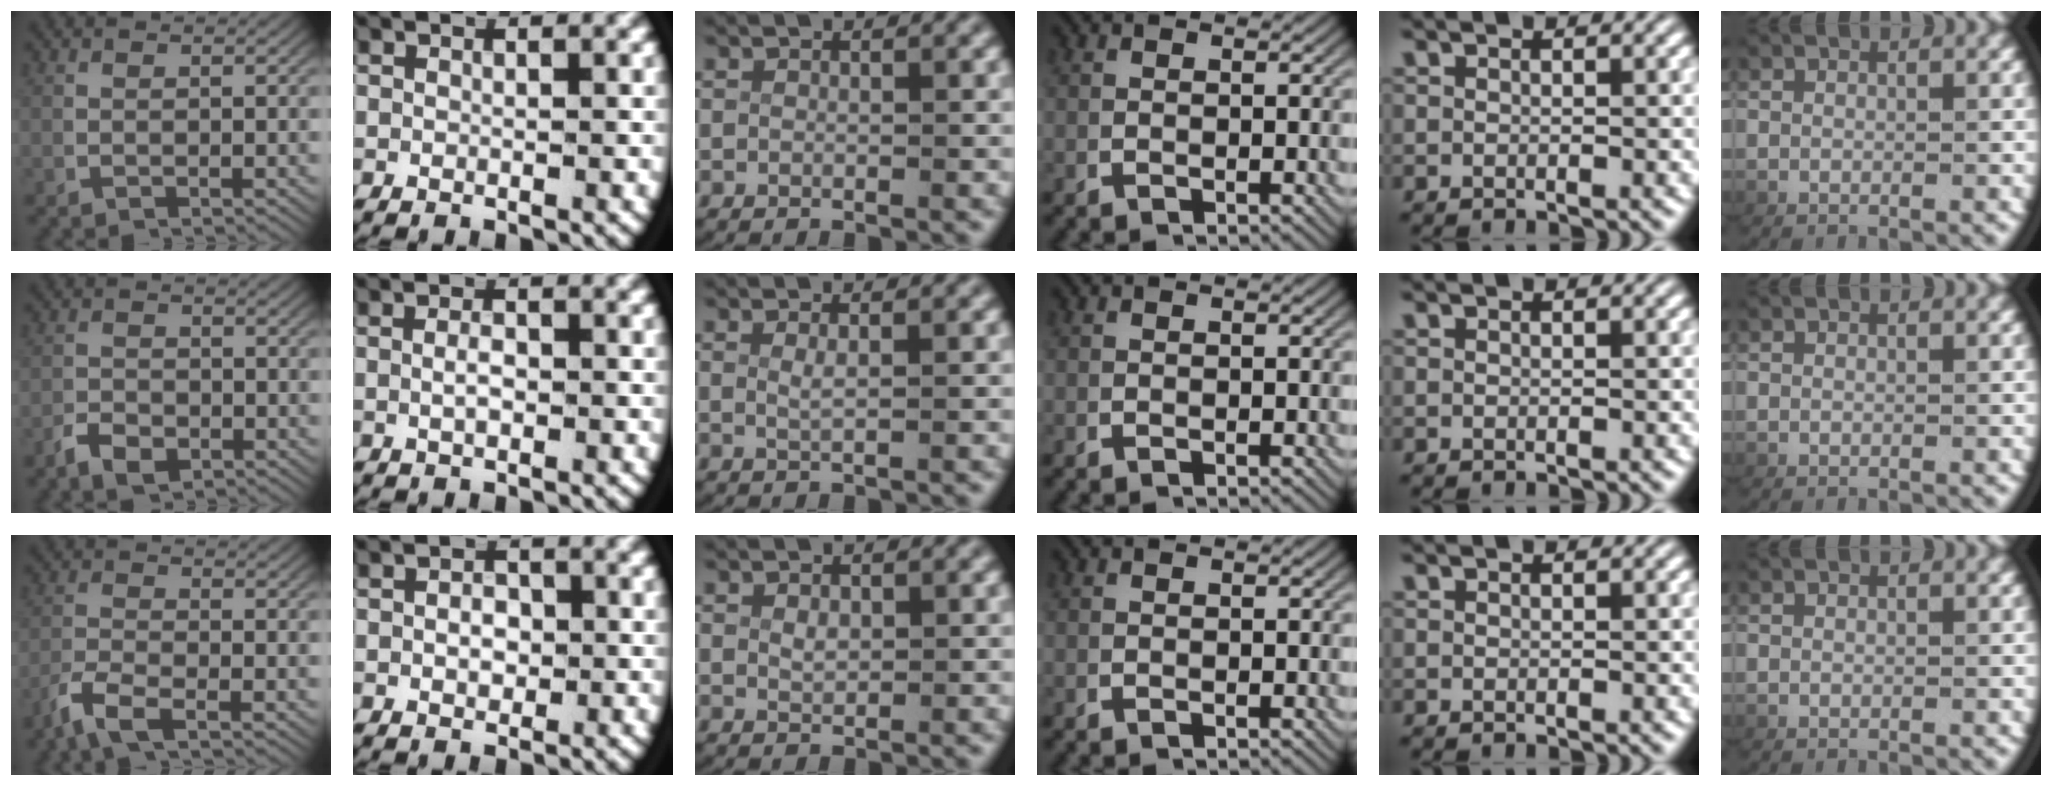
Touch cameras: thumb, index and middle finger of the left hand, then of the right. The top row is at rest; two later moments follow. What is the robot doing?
{"motion": "lift_and_place", "object": "card"}